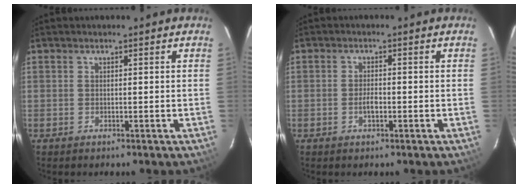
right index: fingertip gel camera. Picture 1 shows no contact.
{"total": 2.2, "force": [-0.7, 1.1, 1.8], "torque": [-0.036, 0.001, -0.012]}